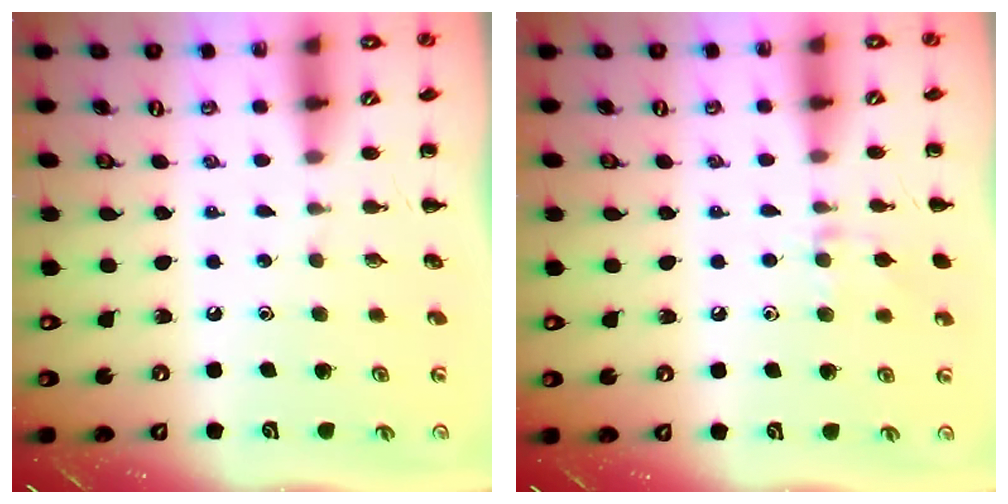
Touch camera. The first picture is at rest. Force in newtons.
{"total": 6.8, "press": 6.4, "slide": 2.3}